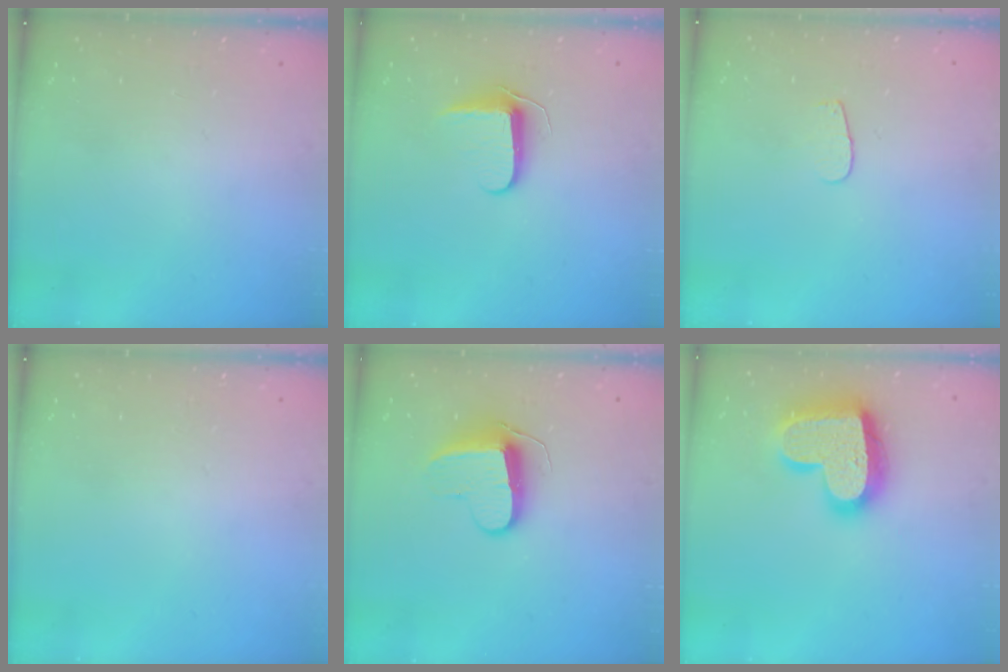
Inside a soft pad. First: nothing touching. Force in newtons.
{"total": 7.7, "press": 7.6, "slide": 0.8}
{"total": 2.6, "press": 2.5, "slide": 0.3}
{"total": 0.0}
{"total": 9.6, "press": 9.6, "slide": 0.2}
{"total": 21.7, "press": 21.6, "slide": 1.5}